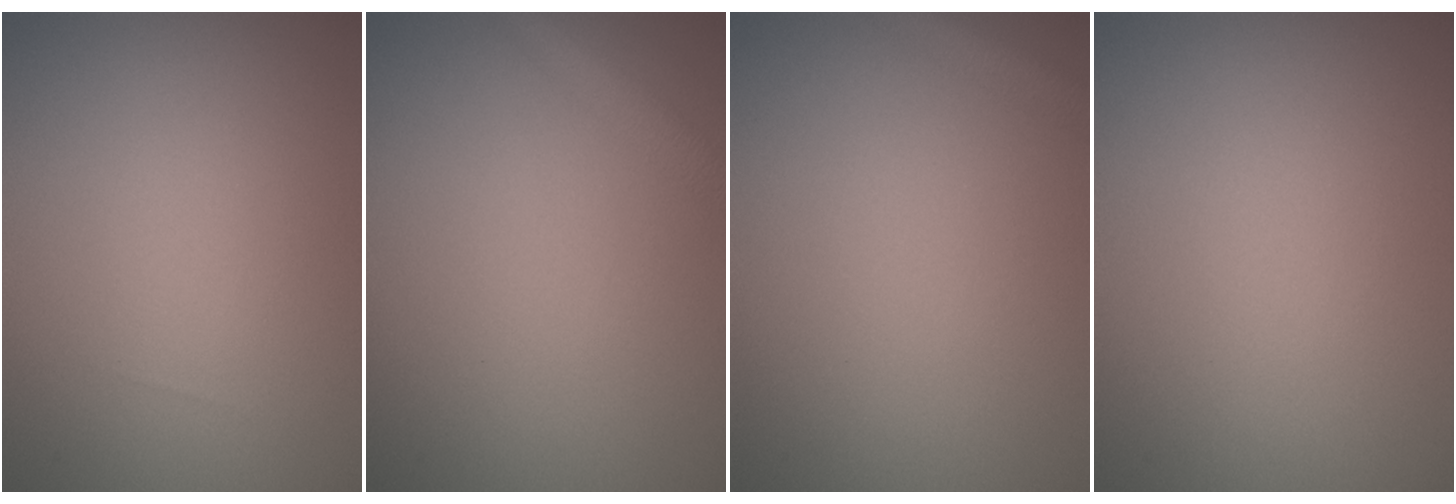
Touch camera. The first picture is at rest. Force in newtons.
{"total": 2.3, "press": 2.3, "slide": 0.1}
{"total": 1.8, "press": 1.8, "slide": 0.1}
{"total": 0.0}